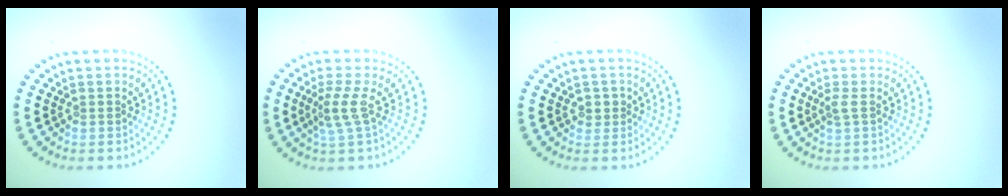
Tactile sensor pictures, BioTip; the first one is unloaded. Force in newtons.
{"total": 2.2, "press": 1.5, "slide": 1.7}
{"total": 1.1, "press": 0.9, "slide": 0.6}
{"total": 0.9, "press": 0.7, "slide": 0.6}